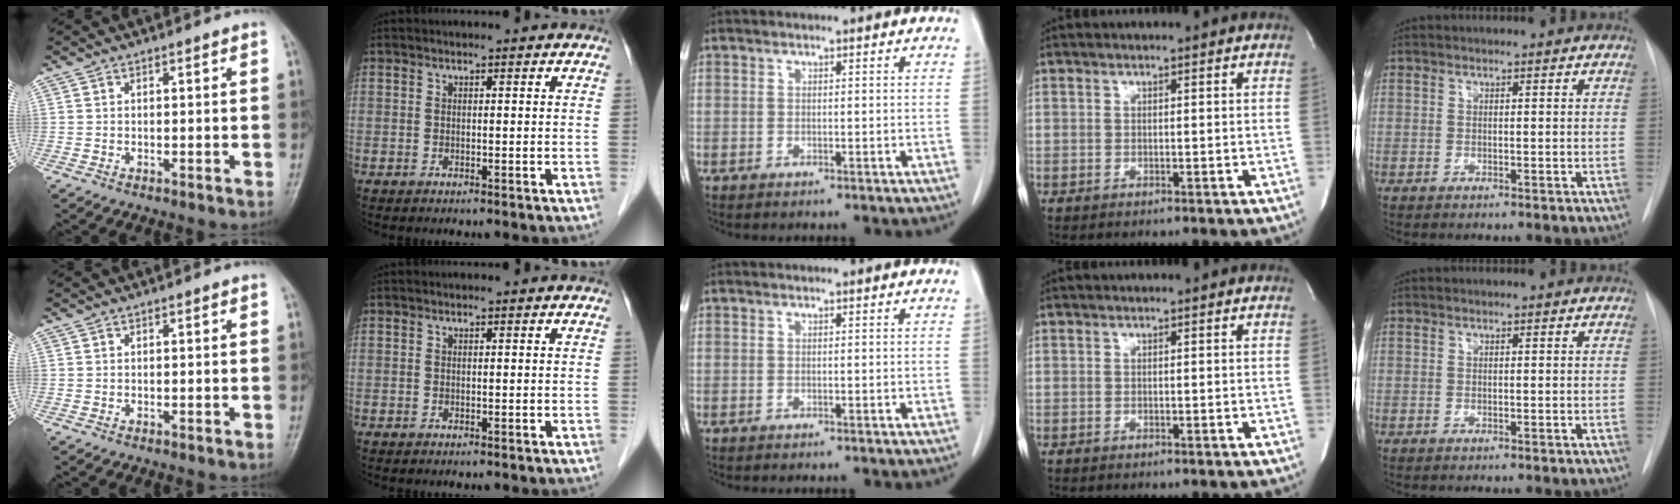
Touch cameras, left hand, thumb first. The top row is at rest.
{}